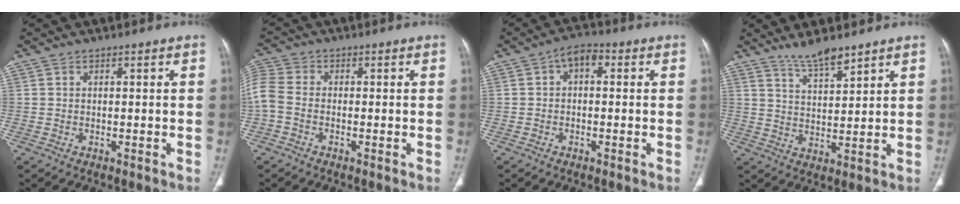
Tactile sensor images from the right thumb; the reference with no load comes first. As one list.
[{"total": 7.0, "force": [-1.3, 4.9, 4.7], "torque": [-0.121, 0.018, -0.034]}, {"total": 4.2, "force": [0.7, 2.6, 3.2], "torque": [-0.033, 0.016, -0.001]}, {"total": 6.4, "force": [5.4, 1.1, 3.3], "torque": [-0.047, -0.036, 0.103]}]